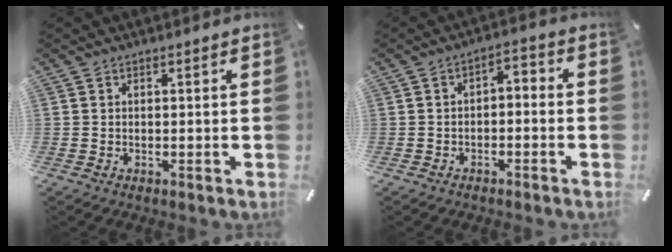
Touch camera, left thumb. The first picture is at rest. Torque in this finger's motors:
{"motor_torque": [0.72, 0.75, 0.06, -0.03, 0.17]}